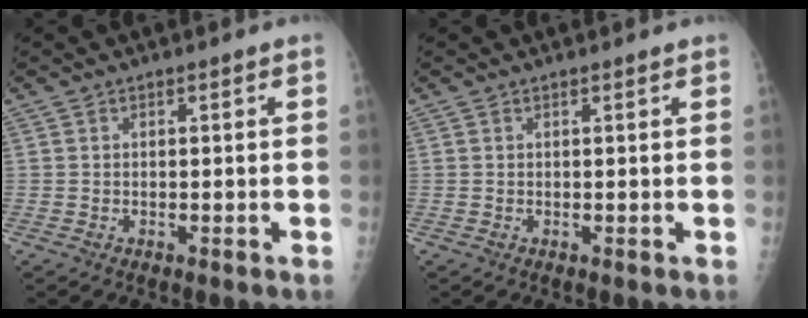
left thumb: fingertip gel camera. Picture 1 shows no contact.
{"total": 0.8, "force": [0.6, 0.3, 0.4], "torque": [-0.007, -0.001, 0.007]}